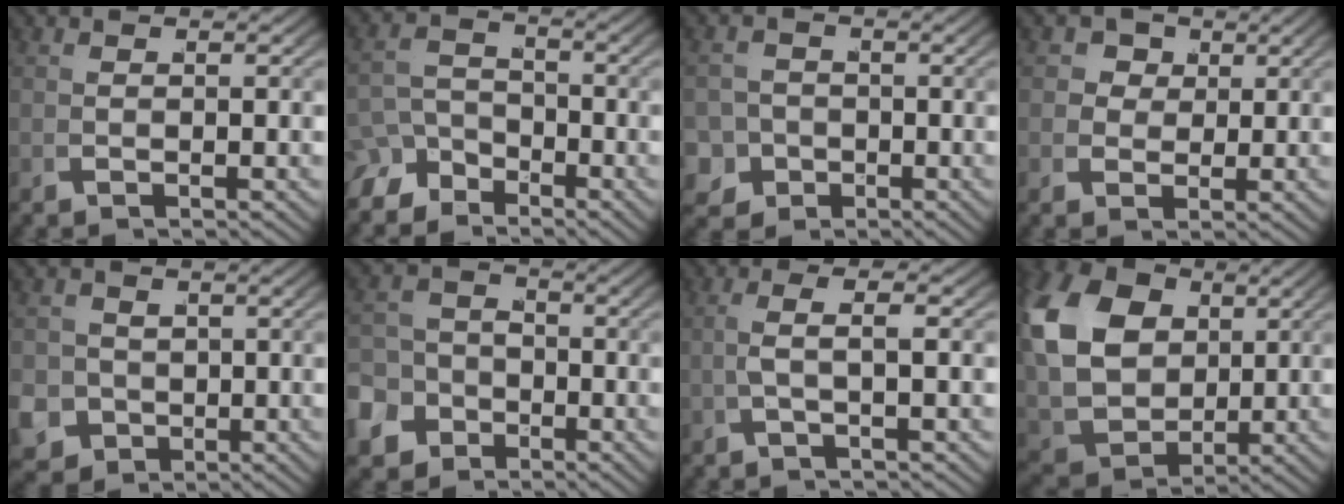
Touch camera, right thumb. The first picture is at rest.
{"total": 4.7, "force": [-3.0, 3.3, 1.6], "torque": [-0.012, -0.020, -0.044]}
{"total": 6.4, "force": [-3.1, 5.4, 1.6], "torque": [-0.028, -0.038, -0.041]}
{"total": 4.7, "force": [1.6, 3.9, 2.0], "torque": [-0.037, -0.013, 0.030]}
{"total": 9.0, "force": [-2.3, 7.9, 3.4], "torque": [-0.086, -0.049, -0.020]}
{"total": 8.4, "force": [-3.8, 7.0, 2.6], "torque": [-0.040, -0.034, -0.059]}
{"total": 2.8, "force": [0.5, 0.3, 2.7], "torque": [-0.062, 0.003, 0.009]}
{"total": 15.7, "force": [1.9, 12.3, 9.5], "torque": [-0.244, -0.047, 0.051]}